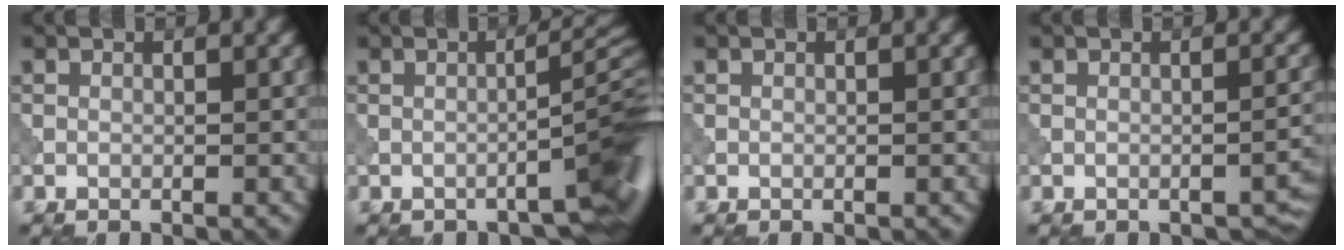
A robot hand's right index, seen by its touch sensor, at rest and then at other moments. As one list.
[{"total": 5.5, "force": [-3.0, 1.1, 4.5], "torque": [-0.044, 0.020, -0.048]}, {"total": 0.0}, {"total": 1.9, "force": [-1.3, 0.7, 1.1], "torque": [-0.010, -0.002, -0.016]}]